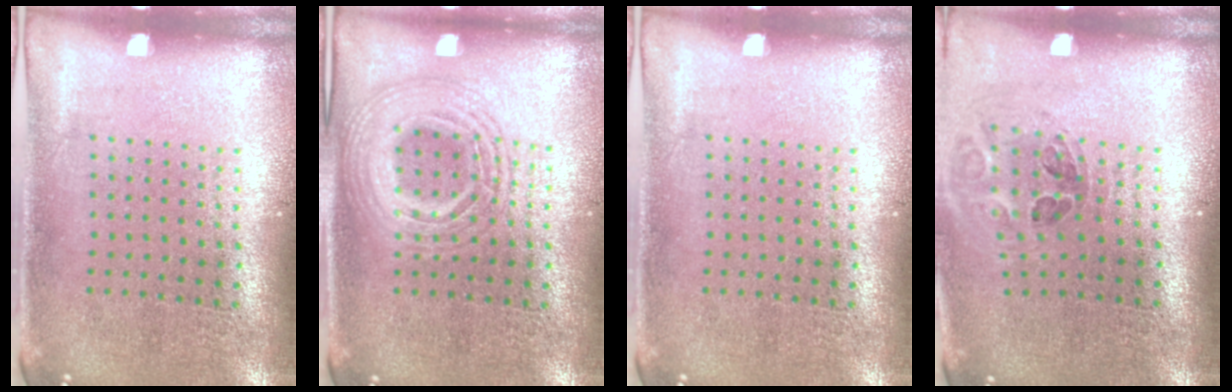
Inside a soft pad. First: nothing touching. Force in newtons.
{"total": 2.8, "press": 2.8, "slide": 0.3}
{"total": 0.0}
{"total": 1.0, "press": 1.0, "slide": 0.3}